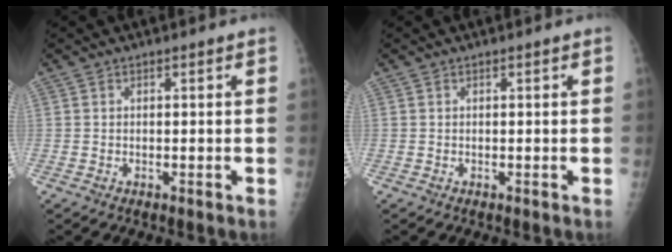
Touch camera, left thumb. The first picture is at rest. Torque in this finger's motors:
{"motor_torque": [-0.03, 0.02, -0.10, -0.08, 0.00]}